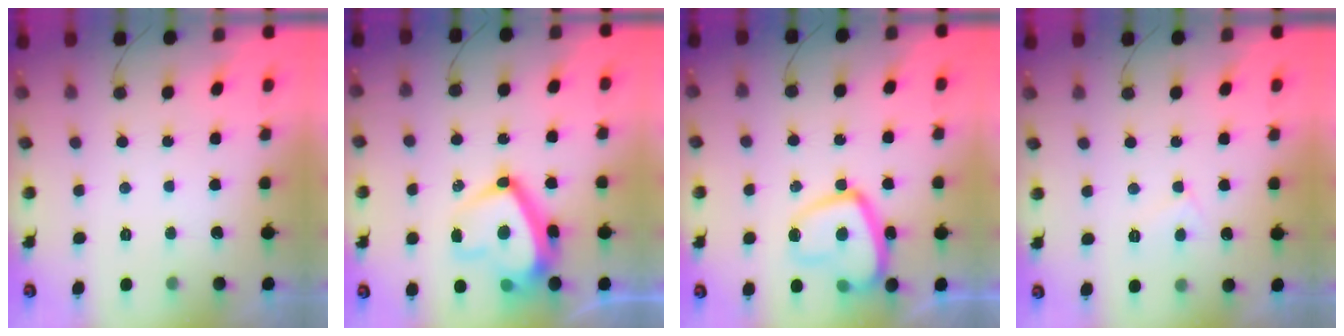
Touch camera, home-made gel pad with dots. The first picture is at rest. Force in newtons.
{"total": 14.3, "press": 14.2, "slide": 1.4}
{"total": 14.7, "press": 14.6, "slide": 1.6}
{"total": 4.7, "press": 4.7, "slide": 0.5}